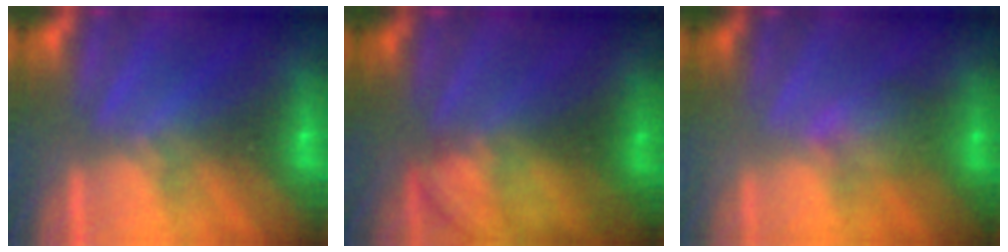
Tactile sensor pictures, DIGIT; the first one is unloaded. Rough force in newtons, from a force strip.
{"total": 2.3}
{"total": 2.0}